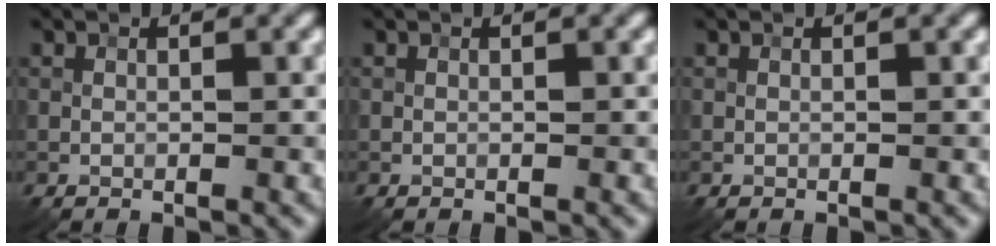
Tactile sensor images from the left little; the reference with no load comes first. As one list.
[{"total": 0.0}, {"total": 0.0}]